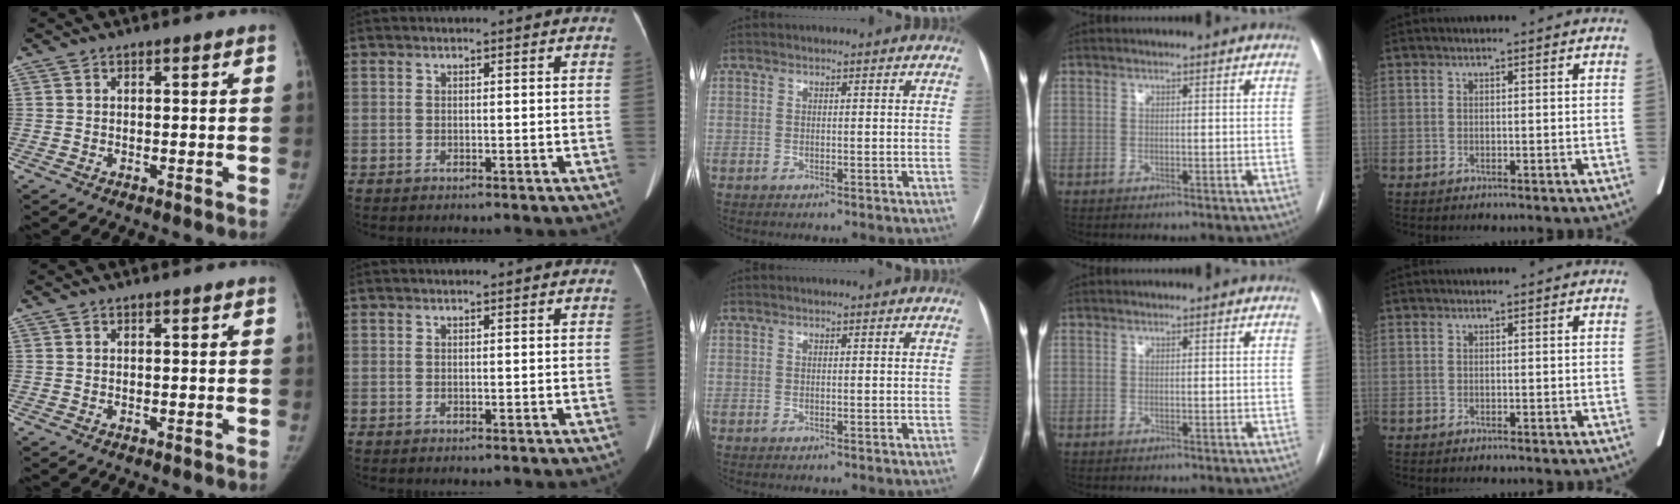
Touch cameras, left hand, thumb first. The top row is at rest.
{}